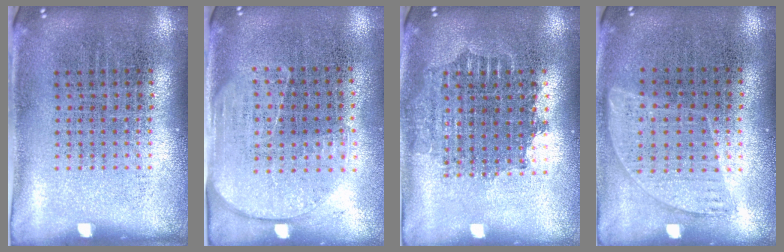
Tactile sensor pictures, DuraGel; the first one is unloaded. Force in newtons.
{"total": 1.7, "press": 1.5, "slide": 0.9}
{"total": 1.6, "press": 1.3, "slide": 0.9}
{"total": 0.9, "press": 0.7, "slide": 0.5}